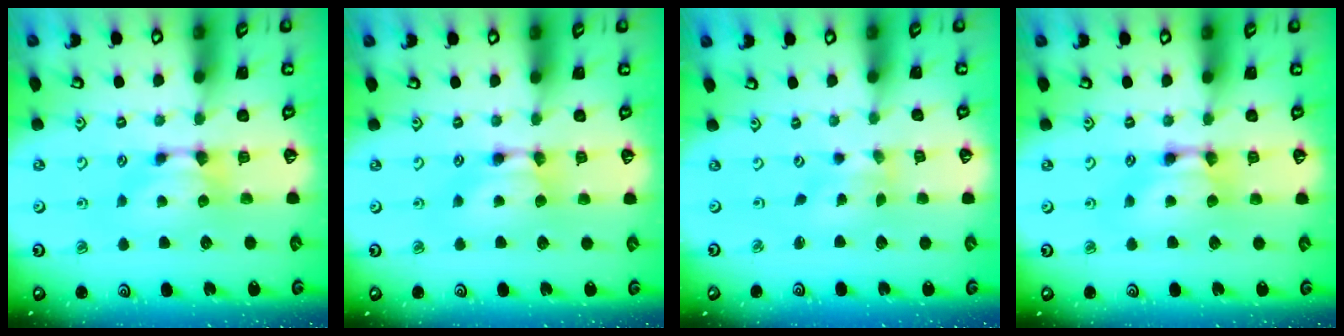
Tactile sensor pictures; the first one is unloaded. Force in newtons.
{"total": 1.7, "press": 1.7, "slide": 0.1}
{"total": 2.6, "press": 2.5, "slide": 0.9}
{"total": 1.9, "press": 1.9, "slide": 0.1}